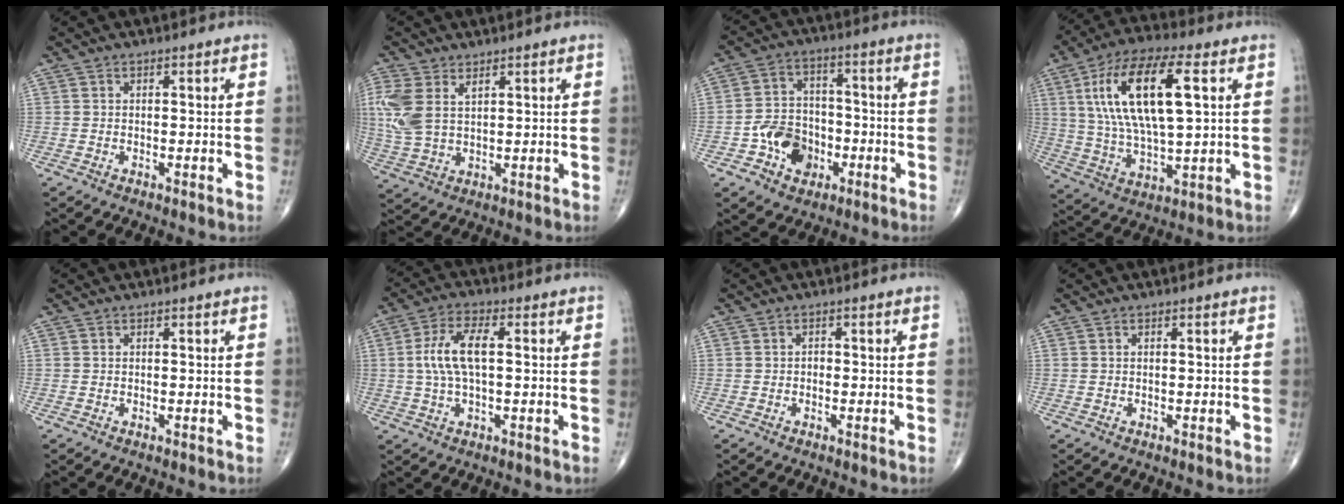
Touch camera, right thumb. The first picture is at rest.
{"total": 8.8, "force": [3.3, 4.9, 6.6], "torque": [-0.166, 0.001, 0.077]}
{"total": 9.9, "force": [-3.6, 7.8, 4.9], "torque": [-0.047, 0.033, -0.062]}
{"total": 19.5, "force": [5.2, 6.9, 17.4], "torque": [-0.332, 0.003, 0.095]}
{"total": 0.0}
{"total": 8.6, "force": [0.7, 3.4, 7.9], "torque": [-0.168, 0.015, 0.011]}
{"total": 0.8, "force": [-0.3, 0.6, 0.4], "torque": [0.001, 0.003, -0.010]}
{"total": 0.0}